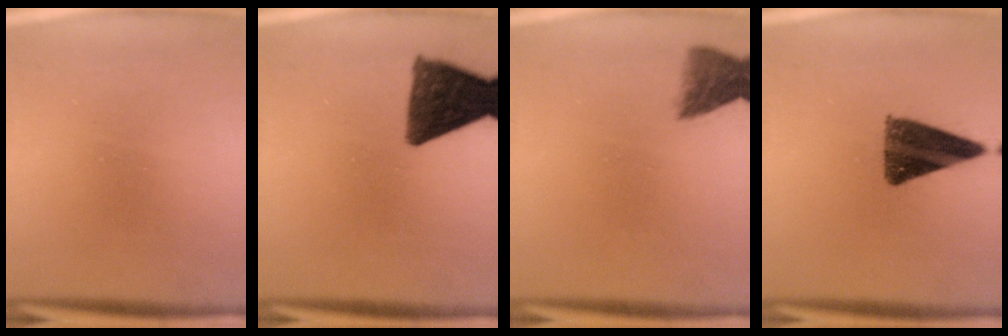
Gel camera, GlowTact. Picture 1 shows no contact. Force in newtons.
{"total": 10.7}
{"total": 5.0}
{"total": 10.9}